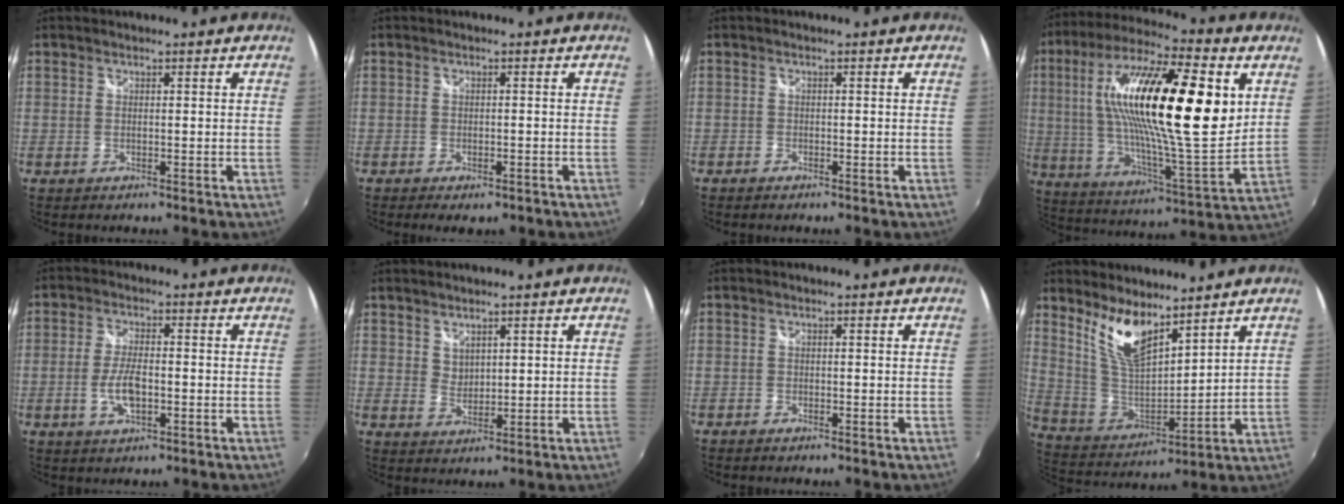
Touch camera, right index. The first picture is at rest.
{"total": 3.8, "force": [-2.7, 1.7, 2.1], "torque": [-0.048, -0.015, -0.038]}
{"total": 1.2, "force": [-1.0, 0.5, 0.3], "torque": [-0.013, -0.002, -0.021]}
{"total": 27.9, "force": [7.3, 7.1, 26.0], "torque": [-0.458, 0.015, 0.116]}
{"total": 6.2, "force": [-1.7, 2.5, 5.4], "torque": [-0.112, -0.003, -0.031]}
{"total": 2.7, "force": [2.1, 1.6, 0.8], "torque": [-0.007, 0.000, 0.039]}
{"total": 1.0, "force": [-0.9, 0.4, 0.3], "torque": [-0.010, -0.002, -0.018]}
{"total": 11.4, "force": [7.9, 3.8, 7.2], "torque": [-0.141, -0.009, 0.165]}